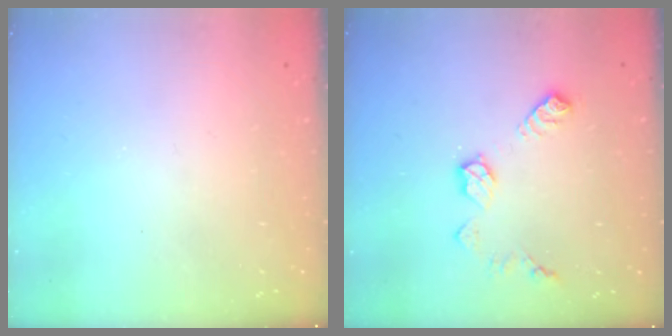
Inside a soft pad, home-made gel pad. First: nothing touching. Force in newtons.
{"total": 9.9, "press": 9.9, "slide": 0.4}